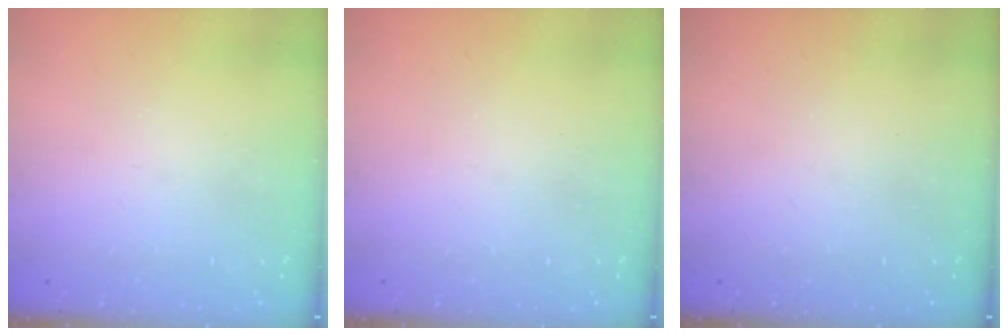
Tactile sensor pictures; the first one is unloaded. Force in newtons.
{"total": 0.0}
{"total": 0.0}